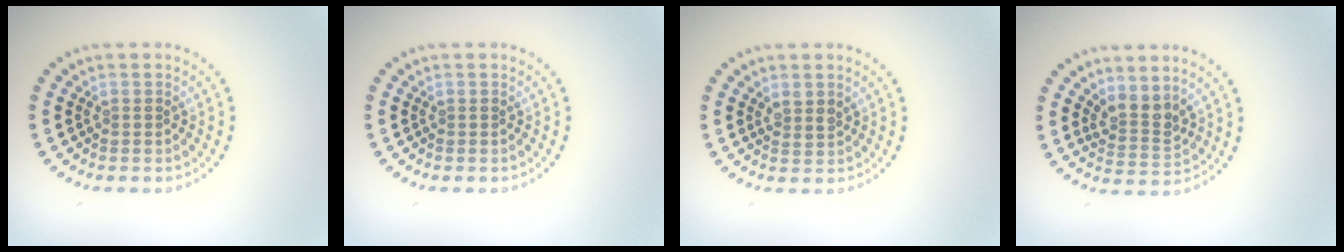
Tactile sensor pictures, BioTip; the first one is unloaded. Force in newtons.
{"total": 0.0}
{"total": 1.1, "press": 0.9, "slide": 0.6}
{"total": 2.7, "press": 2.0, "slide": 1.7}